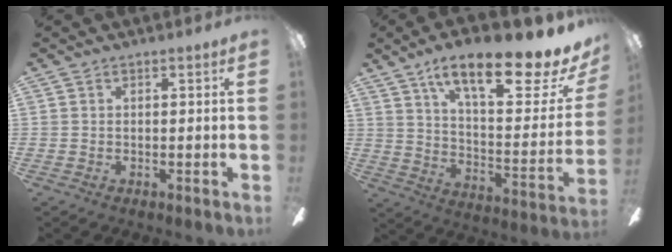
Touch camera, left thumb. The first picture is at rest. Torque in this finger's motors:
{"motor_torque": [0.54, 0.35, 1.49, -1.29, 0.21]}